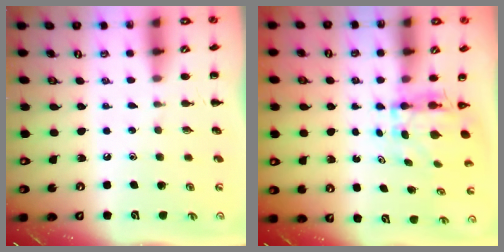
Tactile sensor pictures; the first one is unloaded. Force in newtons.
{"total": 4.2, "press": 4.2, "slide": 0.3}